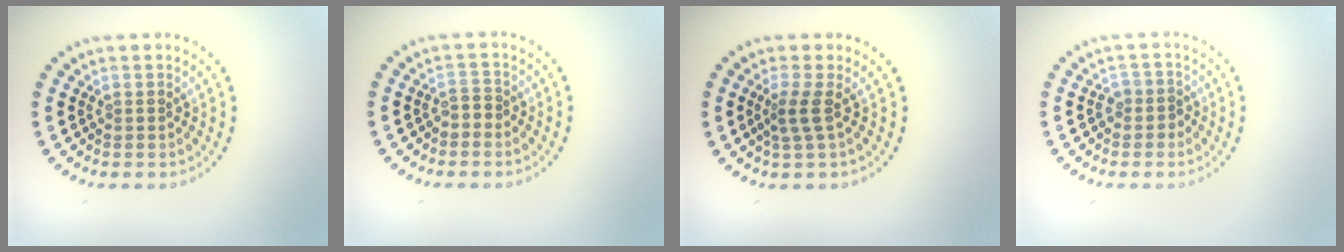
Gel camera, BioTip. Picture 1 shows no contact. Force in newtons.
{"total": 1.0, "press": 0.8, "slide": 0.6}
{"total": 1.8, "press": 1.1, "slide": 1.4}
{"total": 1.5, "press": 1.2, "slide": 0.9}